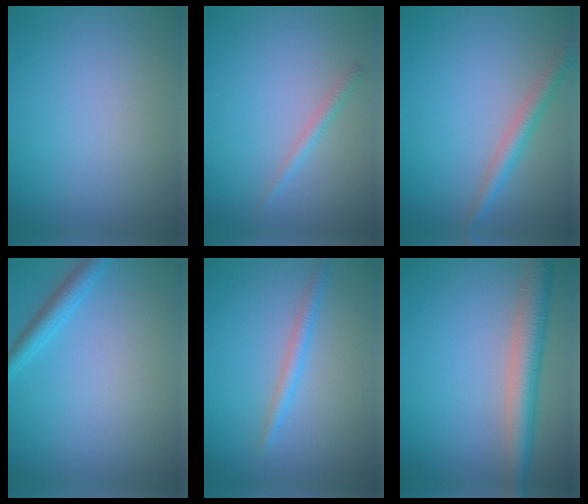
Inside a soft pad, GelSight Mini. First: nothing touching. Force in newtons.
{"total": 1.2, "press": 1.2, "slide": 0.0}
{"total": 2.7, "press": 2.7, "slide": 0.1}
{"total": 2.2, "press": 2.2, "slide": 0.1}
{"total": 1.7, "press": 1.7, "slide": 0.1}
{"total": 5.1, "press": 5.1, "slide": 0.3}